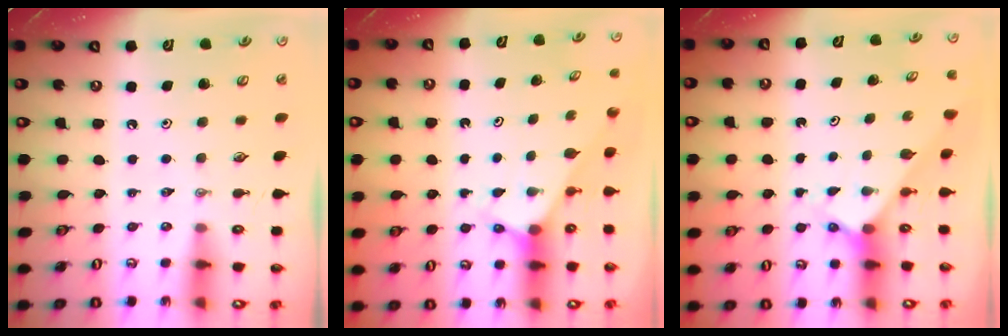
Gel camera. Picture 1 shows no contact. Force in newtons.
{"total": 2.6, "press": 2.6, "slide": 0.2}
{"total": 2.1, "press": 2.1, "slide": 0.1}